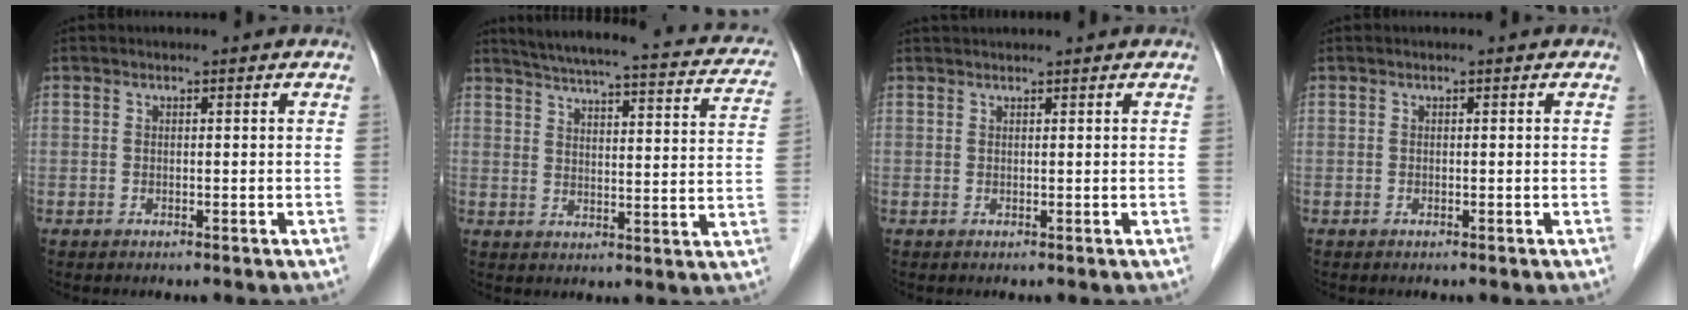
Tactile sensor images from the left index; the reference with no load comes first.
{"total": 24.1, "force": [20.9, 4.5, 11.1], "torque": [-0.158, -0.005, 0.245]}
{"total": 2.8, "force": [2.6, -0.2, 0.9], "torque": [-0.007, 0.029, 0.044]}
{"total": 0.0}